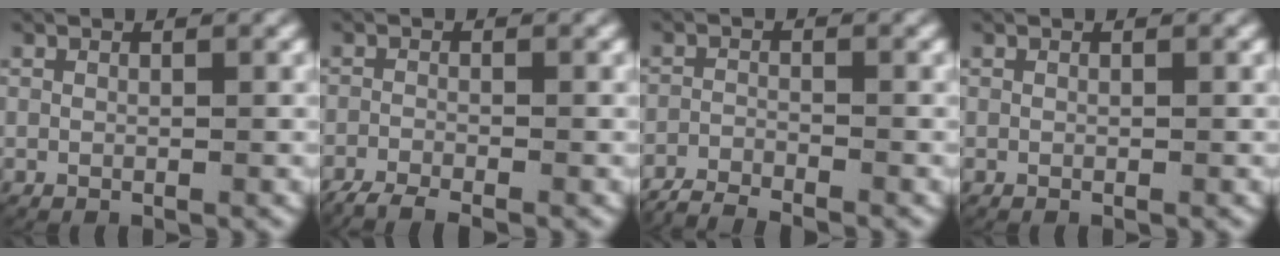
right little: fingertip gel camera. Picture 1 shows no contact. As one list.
[{"total": 4.6, "force": [-4.0, 1.6, 1.6], "torque": [-0.037, -0.017, -0.059]}, {"total": 4.5, "force": [-4.2, 1.4, 0.9], "torque": [-0.027, -0.018, -0.066]}, {"total": 0.0}]